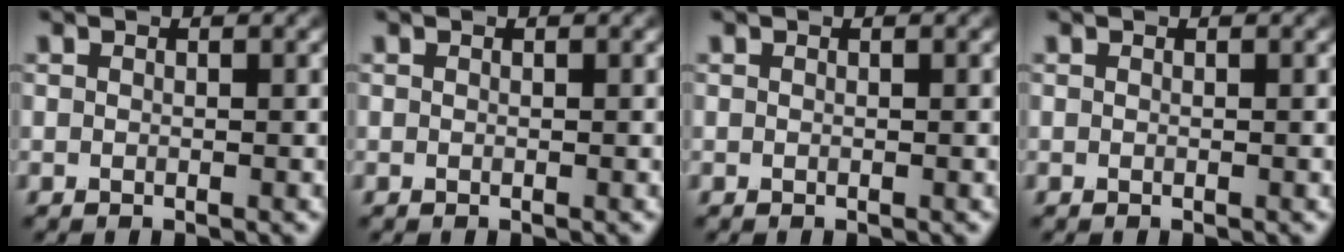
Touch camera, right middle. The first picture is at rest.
{"total": 0.0}
{"total": 0.0}
{"total": 0.0}